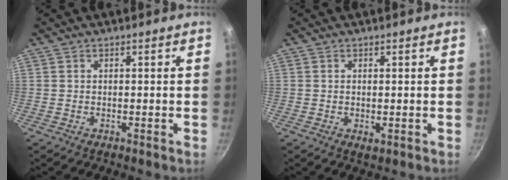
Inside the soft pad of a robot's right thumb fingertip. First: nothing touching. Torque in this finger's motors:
{"motor_torque": [-0.38, 0.06, -0.27, 0.13, 0.01]}